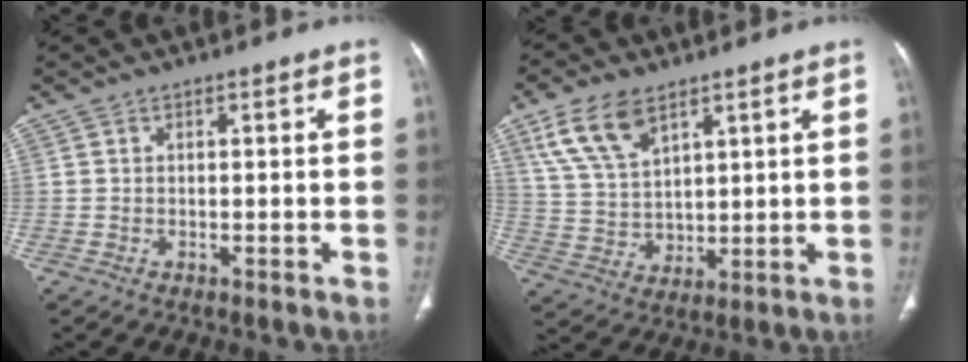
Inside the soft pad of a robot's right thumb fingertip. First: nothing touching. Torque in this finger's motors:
{"motor_torque": [-0.14, 0.18, 0.02, 0.04, 0.33]}